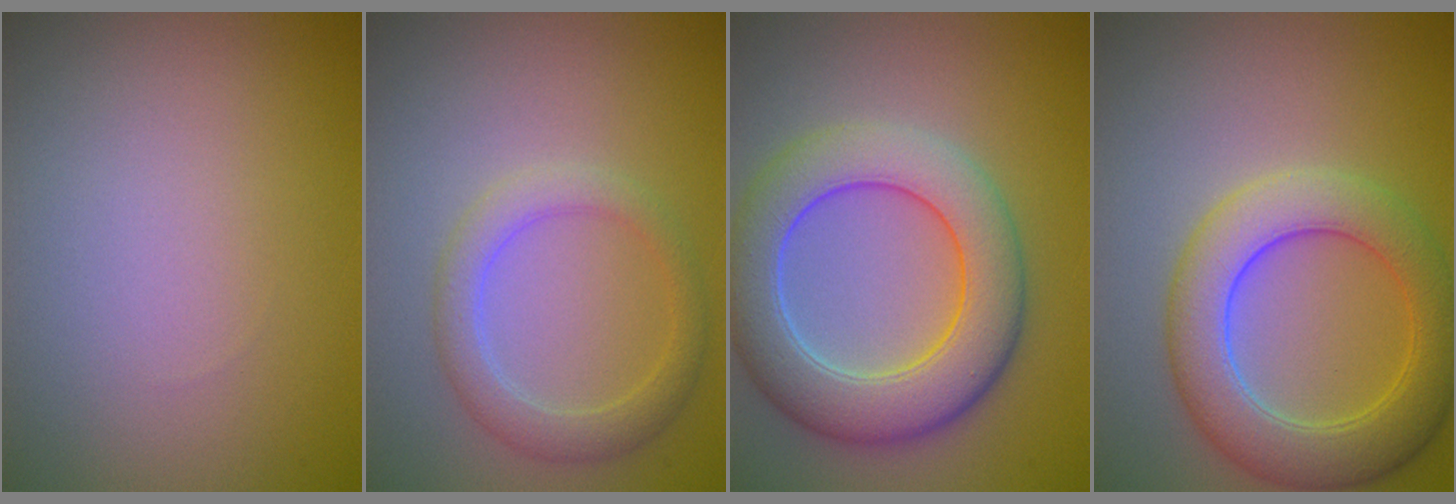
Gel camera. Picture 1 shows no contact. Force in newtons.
{"total": 2.8, "press": 2.8, "slide": 0.1}
{"total": 7.8, "press": 7.8, "slide": 0.3}
{"total": 6.3, "press": 6.3, "slide": 0.5}